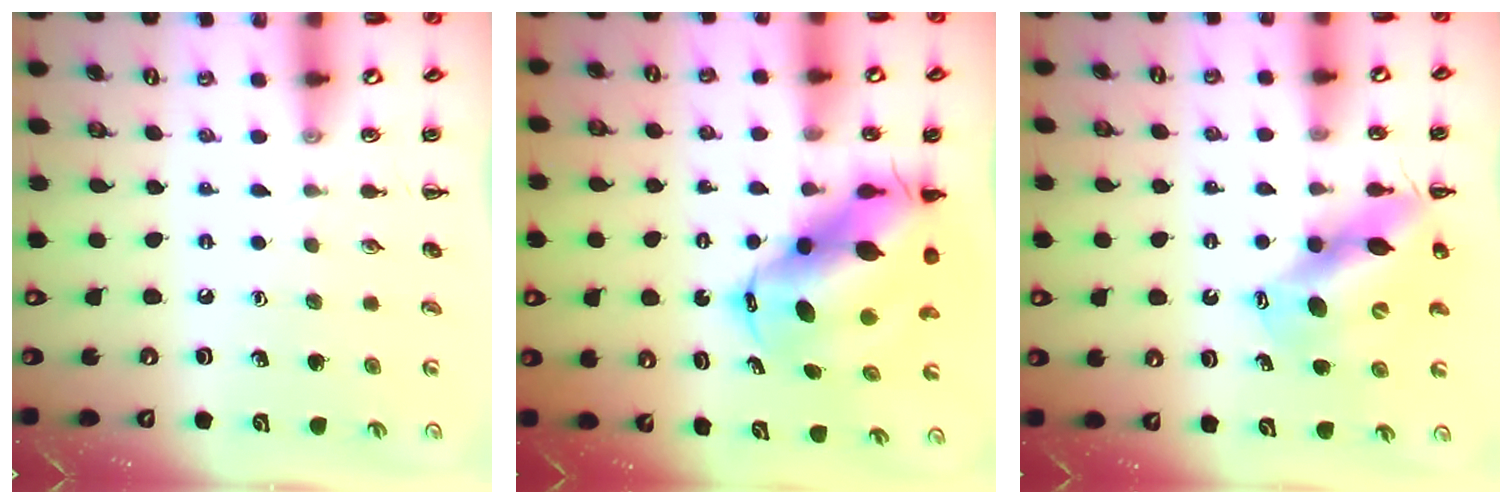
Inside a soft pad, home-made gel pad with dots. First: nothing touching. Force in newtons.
{"total": 12.7, "press": 12.3, "slide": 3.4}
{"total": 12.5, "press": 12.0, "slide": 3.4}